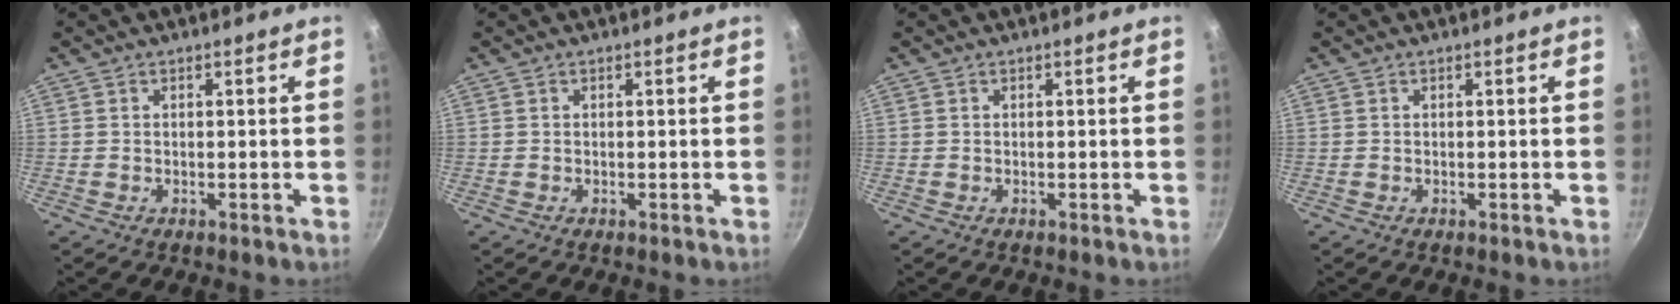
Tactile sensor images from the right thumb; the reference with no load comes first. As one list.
[{"total": 0.0}, {"total": 0.0}, {"total": 0.0}]